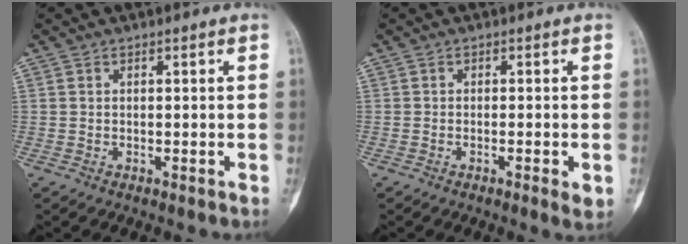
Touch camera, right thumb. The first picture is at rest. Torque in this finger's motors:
{"motor_torque": [-0.08, 0.01, -0.25, 0.25, -0.05]}